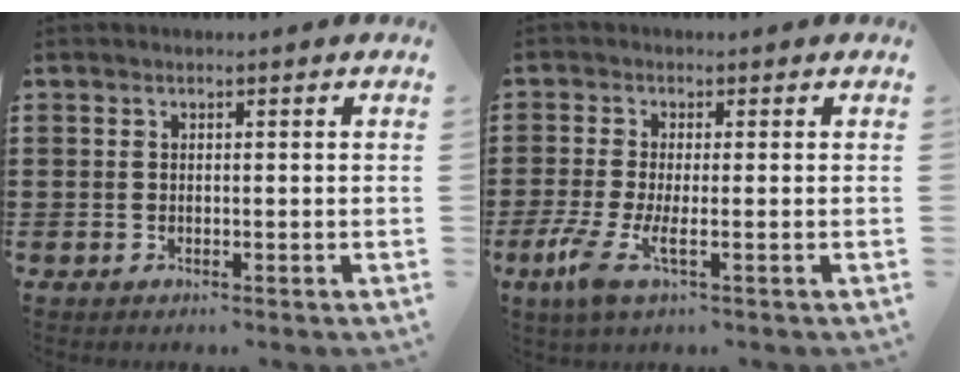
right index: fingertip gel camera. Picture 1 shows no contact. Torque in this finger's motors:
{"motor_torque": [0.31, 0.26, 0.45, 0.09]}